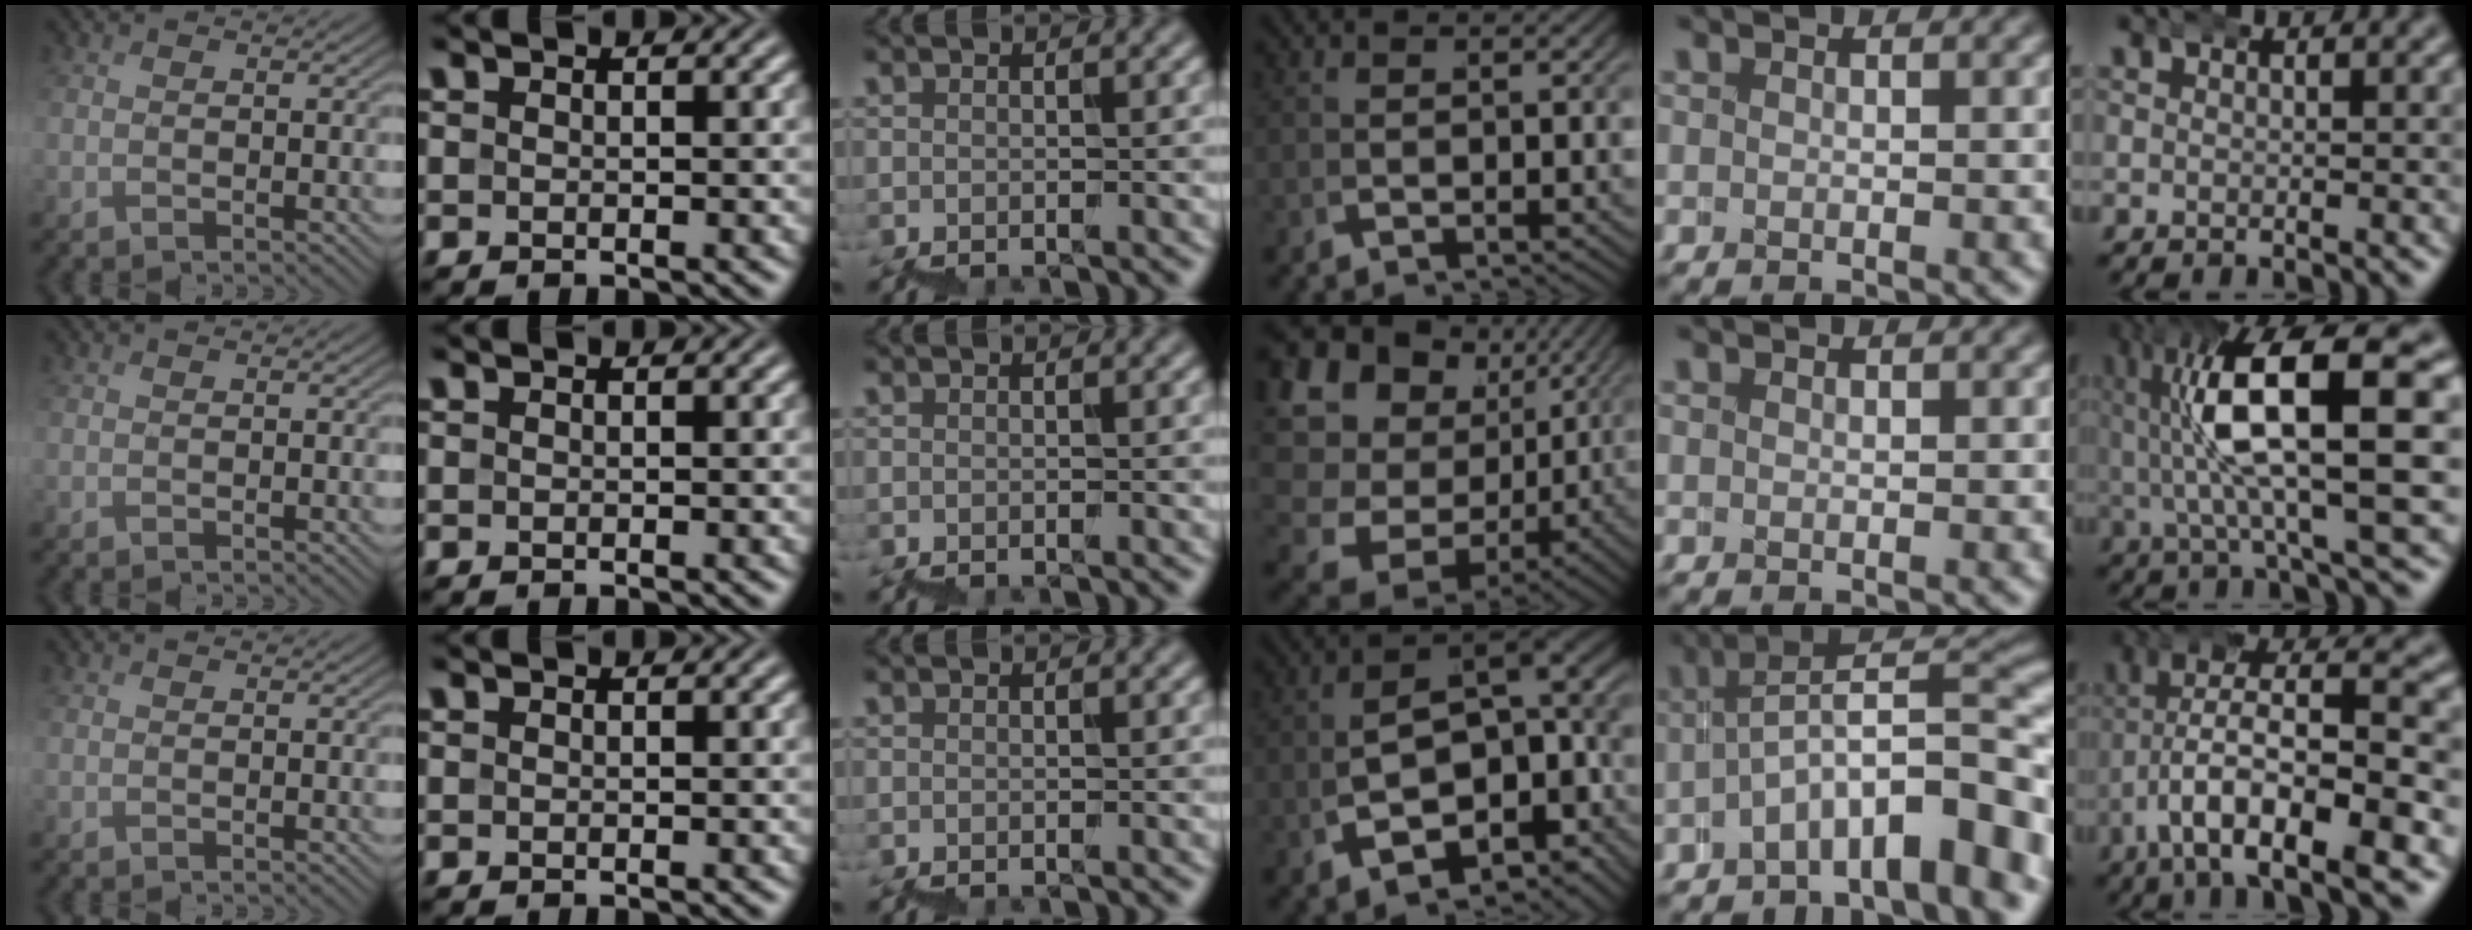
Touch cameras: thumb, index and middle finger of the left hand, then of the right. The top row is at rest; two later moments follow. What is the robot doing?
{"motion": "wrap", "object": "bubble wrap"}